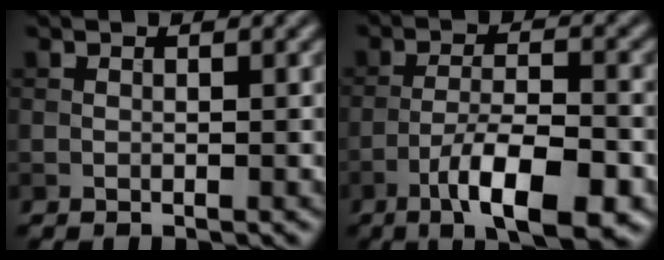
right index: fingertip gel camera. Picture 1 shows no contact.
{"total": 8.7, "force": [-4.9, 2.4, 6.7], "torque": [-0.111, 0.002, -0.082]}